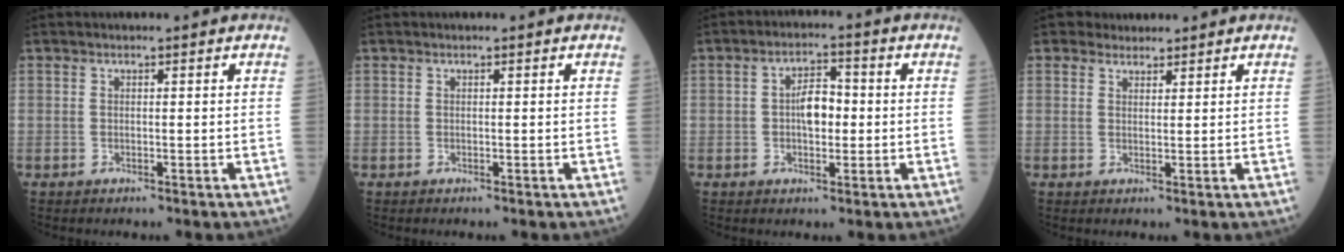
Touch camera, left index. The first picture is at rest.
{"total": 0.0}
{"total": 4.8, "force": [-0.3, 2.4, 4.2], "torque": [-0.075, 0.011, -0.007]}
{"total": 2.0, "force": [1.6, 1.2, -0.2], "torque": [0.006, 0.008, 0.022]}